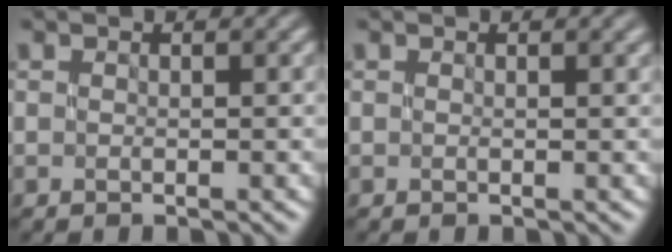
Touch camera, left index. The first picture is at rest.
{"total": 0.6, "force": [0.1, 0.2, 0.6], "torque": [-0.007, 0.001, 0.000]}